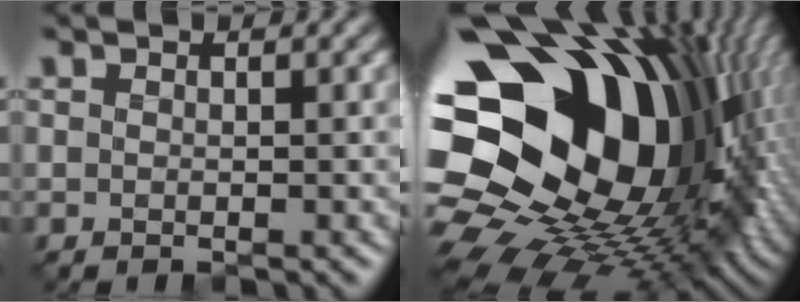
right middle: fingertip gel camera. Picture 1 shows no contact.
{"total": 22.0, "force": [1.1, 15.5, 15.5], "torque": [-0.279, -0.024, 0.006]}